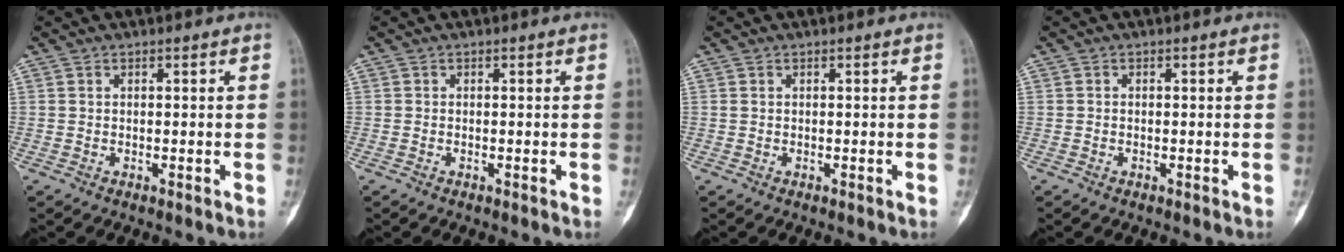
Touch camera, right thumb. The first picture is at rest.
{"total": 0.0}
{"total": 0.0}
{"total": 0.0}